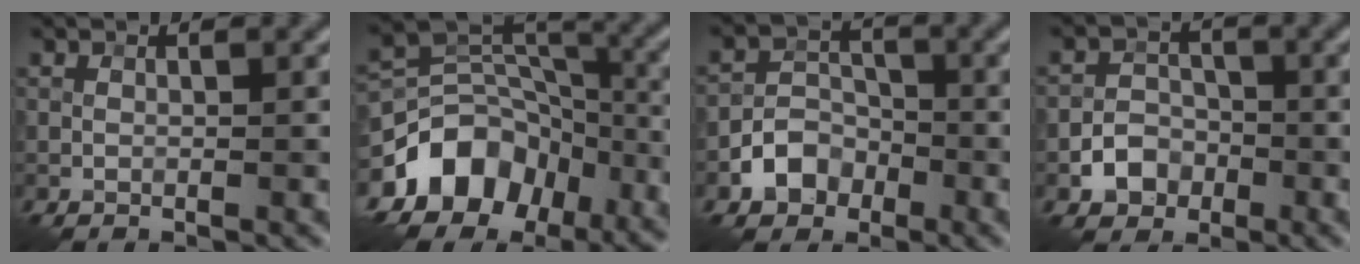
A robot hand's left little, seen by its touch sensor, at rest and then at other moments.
{"total": 11.4, "force": [-6.1, 8.3, 5.1], "torque": [-0.097, 0.007, -0.101]}
{"total": 3.5, "force": [-1.8, 2.7, 1.4], "torque": [-0.018, 0.006, -0.032]}
{"total": 3.0, "force": [-1.4, 2.4, 1.1], "torque": [-0.012, 0.005, -0.023]}